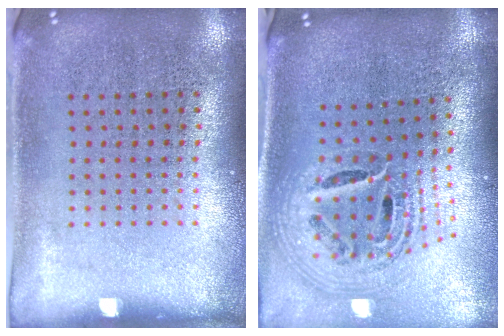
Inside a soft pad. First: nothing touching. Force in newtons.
{"total": 2.1, "press": 1.7, "slide": 1.4}